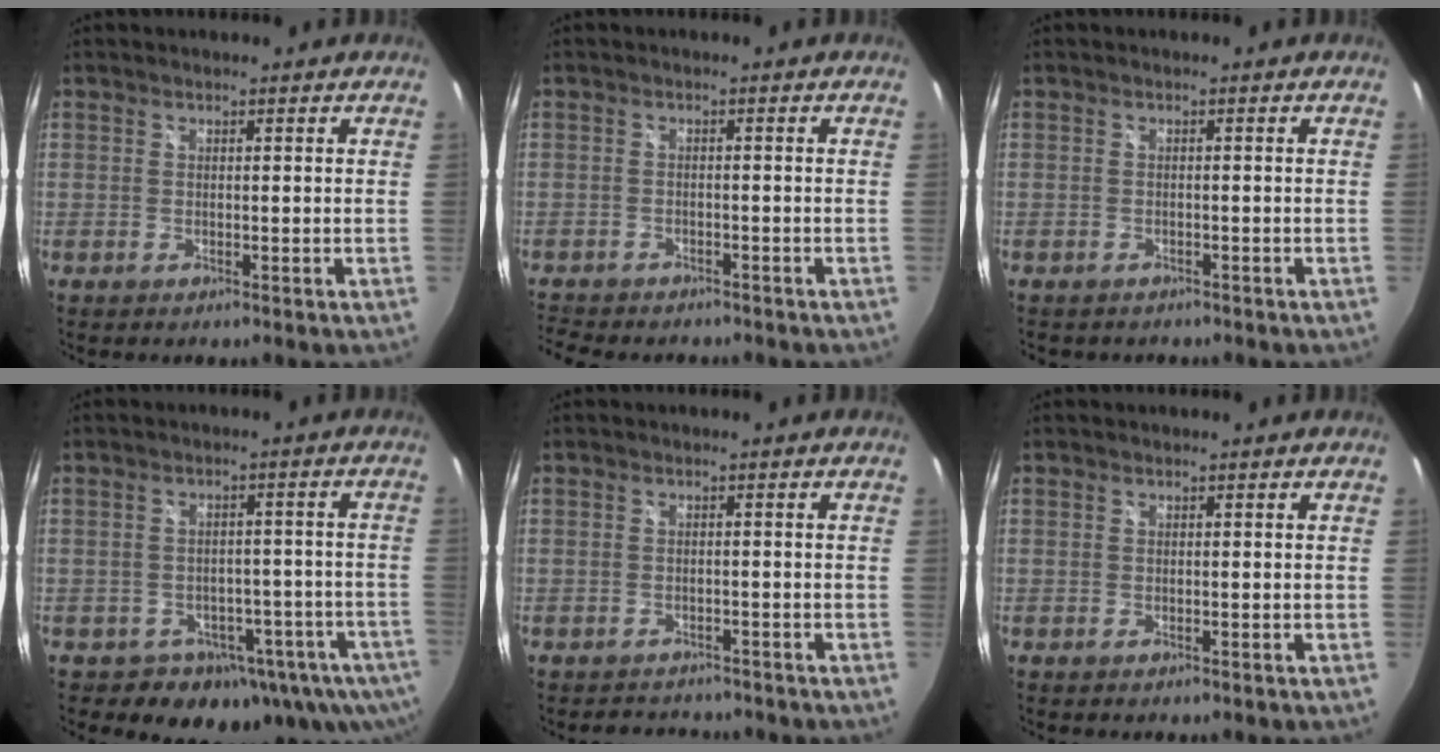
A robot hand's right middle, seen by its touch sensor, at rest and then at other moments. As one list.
[{"total": 7.0, "force": [-6.3, 2.3, 2.1], "torque": [-0.065, -0.018, -0.103]}, {"total": 2.1, "force": [-1.6, 1.3, 0.5], "torque": [-0.015, -0.008, -0.022]}, {"total": 12.2, "force": [-6.7, 8.6, 5.3], "torque": [-0.100, 0.007, -0.072]}, {"total": 4.3, "force": [-3.9, 1.9, 0.7], "torque": [-0.015, -0.001, -0.053]}, {"total": 0.0}]